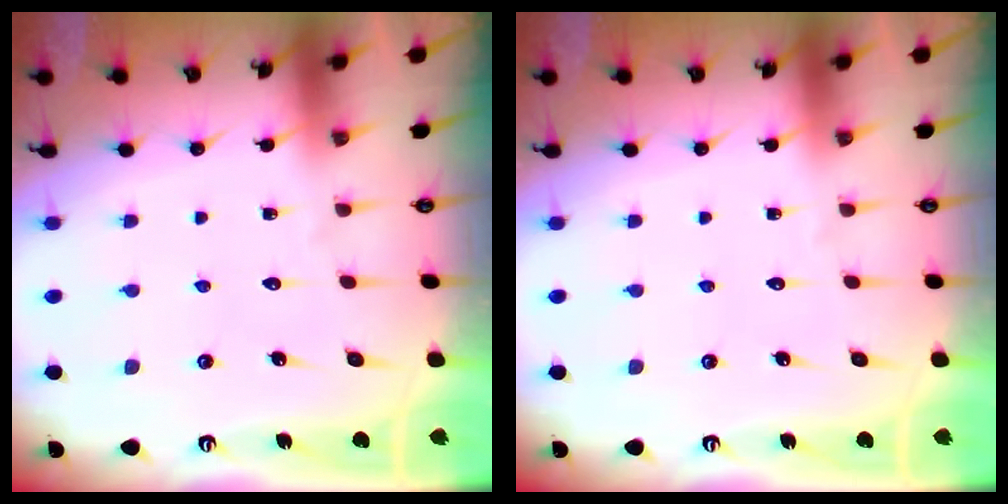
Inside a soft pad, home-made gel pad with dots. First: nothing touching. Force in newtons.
{"total": 0.0}